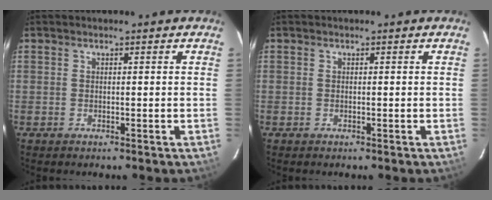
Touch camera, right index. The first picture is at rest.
{"total": 0.0}